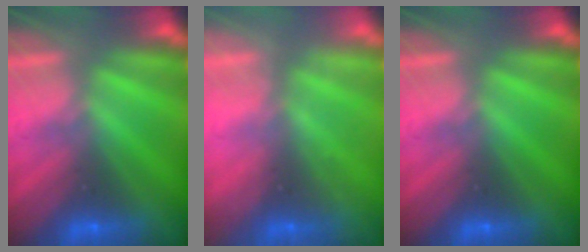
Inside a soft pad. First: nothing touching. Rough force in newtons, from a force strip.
{"total": 2.1}
{"total": 0.0}